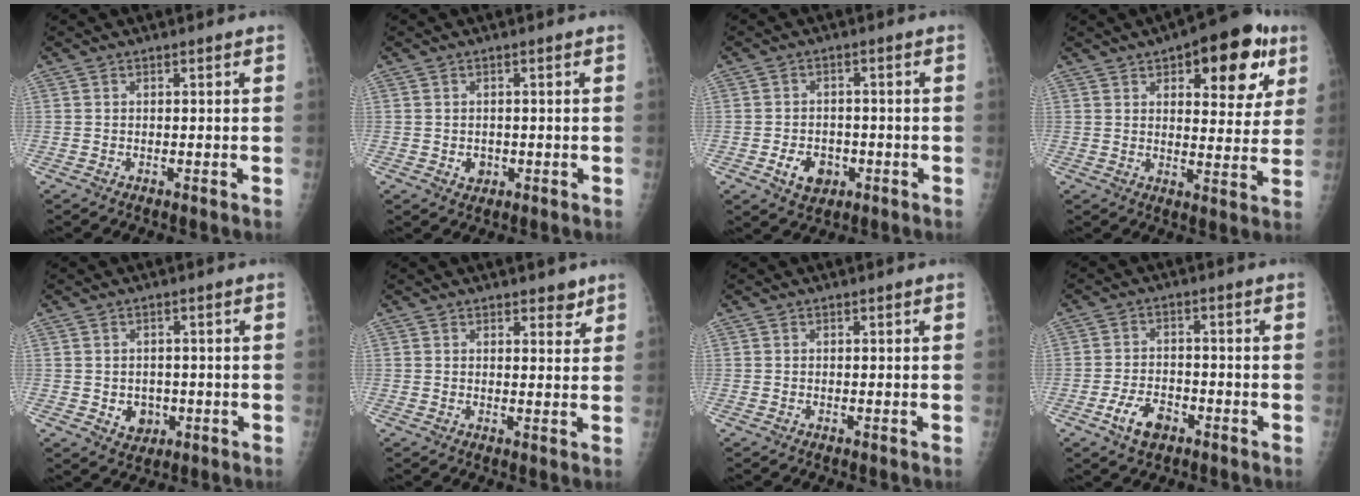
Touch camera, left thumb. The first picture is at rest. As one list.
[{"total": 2.1, "force": [-0.3, 1.9, 1.0], "torque": [-0.007, 0.000, 0.002]}, {"total": 5.6, "force": [-2.0, 4.2, 3.1], "torque": [-0.037, 0.009, -0.027]}, {"total": 16.8, "force": [7.9, 7.4, 12.9], "torque": [-0.117, -0.016, 0.102]}, {"total": 4.2, "force": [-0.7, 3.6, 2.1], "torque": [-0.010, 0.002, 0.000]}, {"total": 3.1, "force": [2.3, 1.4, 1.5], "torque": [-0.002, -0.014, 0.031]}, {"total": 0.0}, {"total": 6.1, "force": [-3.2, 3.6, 3.7], "torque": [-0.062, 0.018, -0.055]}]